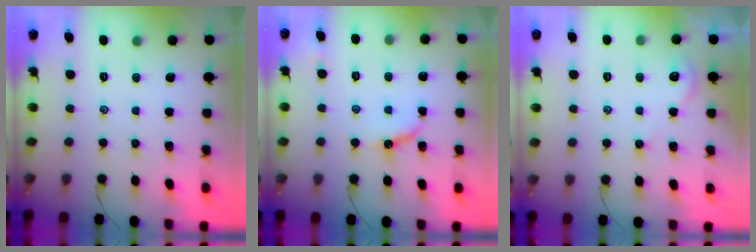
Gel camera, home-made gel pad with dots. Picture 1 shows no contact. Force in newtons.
{"total": 8.0, "press": 8.0, "slide": 0.7}
{"total": 2.8, "press": 2.7, "slide": 0.4}